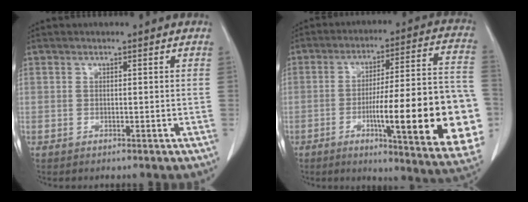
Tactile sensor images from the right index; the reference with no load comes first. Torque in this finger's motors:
{"motor_torque": [1.77, -0.37, 0.78, 0.21]}